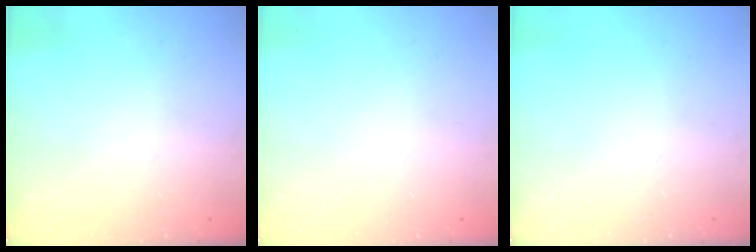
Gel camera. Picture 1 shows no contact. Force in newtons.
{"total": 0.0}
{"total": 2.4, "press": 2.4, "slide": 0.2}